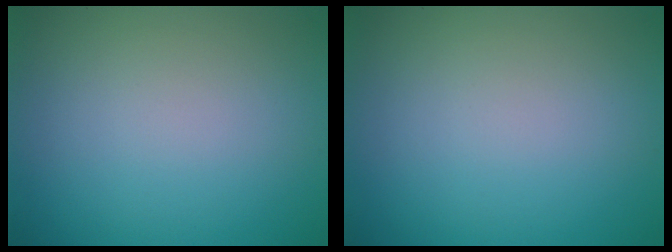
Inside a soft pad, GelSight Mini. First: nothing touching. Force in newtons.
{"total": 0.0}